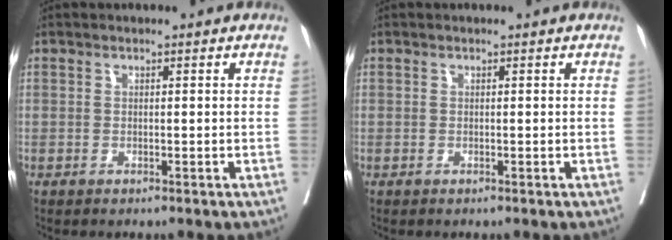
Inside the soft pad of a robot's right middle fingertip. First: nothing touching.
{"total": 0.0}